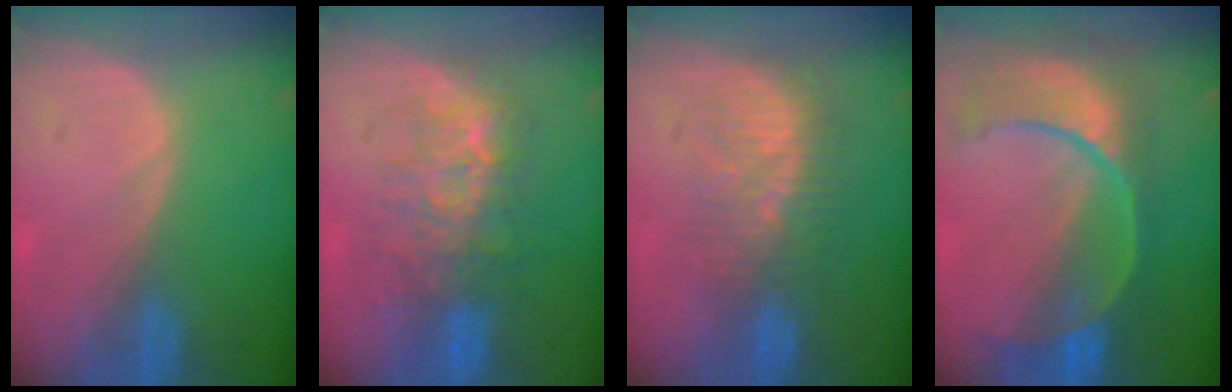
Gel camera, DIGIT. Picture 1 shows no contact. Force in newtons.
{"total": 8.4, "press": 8.0, "slide": 2.6}
{"total": 7.9, "press": 7.4, "slide": 2.6}
{"total": 11.1, "press": 9.3, "slide": 6.0}